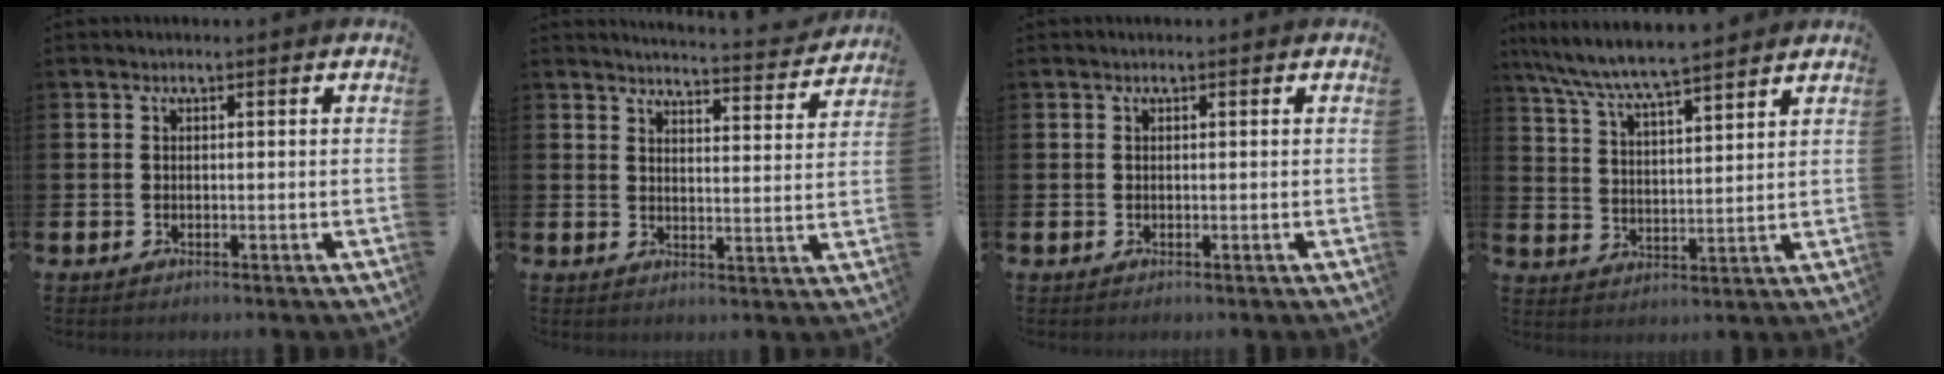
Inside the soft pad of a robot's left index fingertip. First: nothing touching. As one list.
[{"total": 4.6, "force": [4.5, 0.0, 0.5], "torque": [-0.010, -0.039, 0.075]}, {"total": 0.0}, {"total": 7.2, "force": [7.0, 0.3, 1.9], "torque": [-0.067, -0.040, 0.124]}]